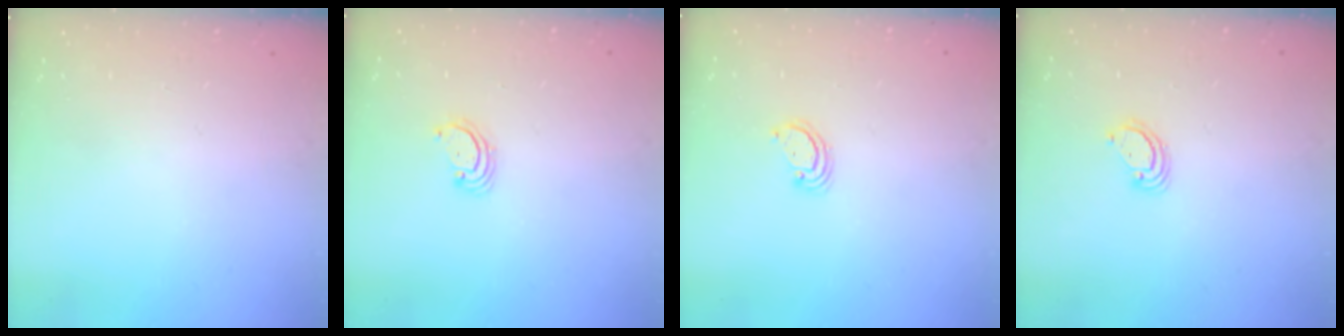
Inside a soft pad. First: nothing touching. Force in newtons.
{"total": 2.3, "press": 2.3, "slide": 0.2}
{"total": 2.3, "press": 2.3, "slide": 0.2}
{"total": 4.0, "press": 4.0, "slide": 0.2}